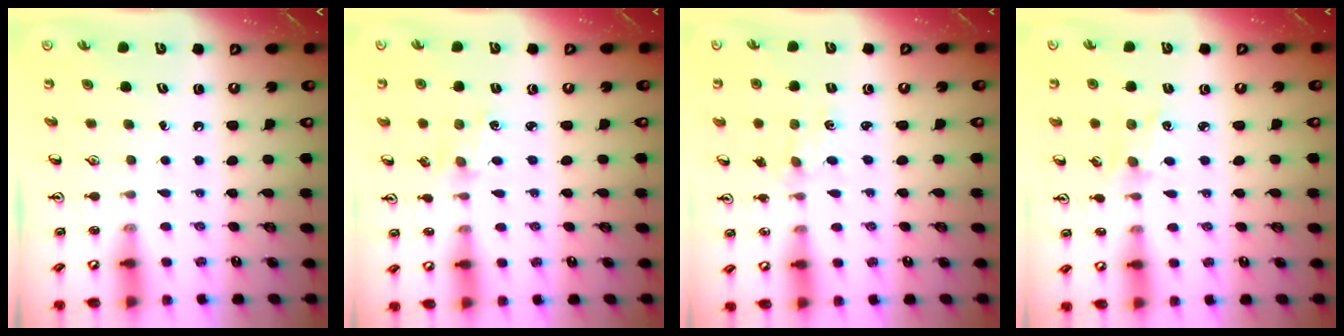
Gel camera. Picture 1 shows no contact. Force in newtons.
{"total": 1.2, "press": 1.2, "slide": 0.2}
{"total": 0.6, "press": 0.6, "slide": 0.2}
{"total": 2.3, "press": 2.2, "slide": 0.4}